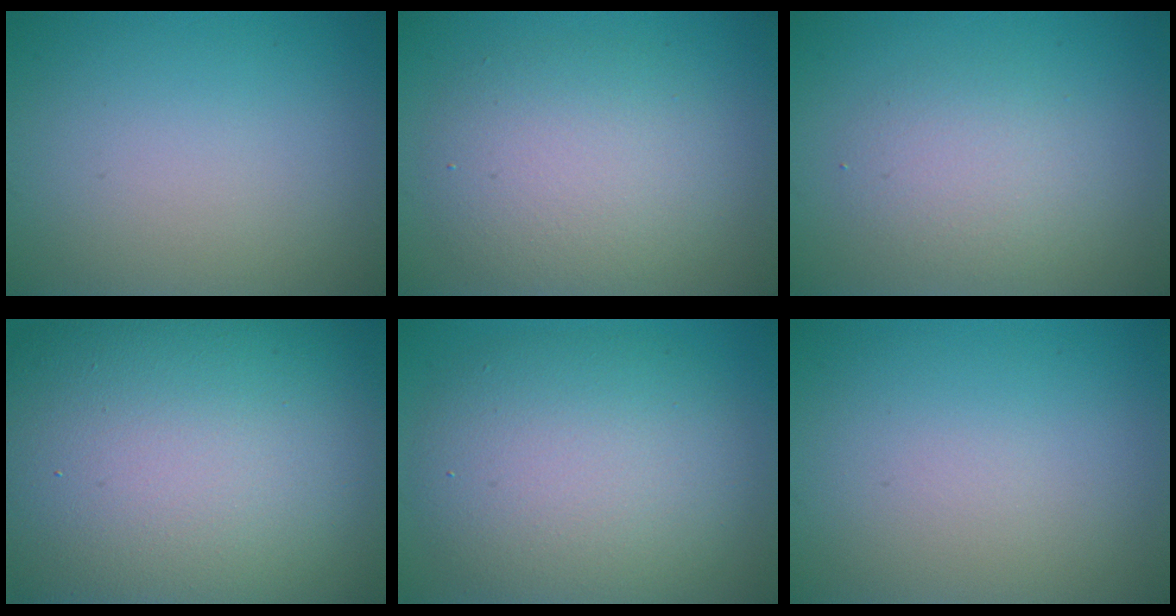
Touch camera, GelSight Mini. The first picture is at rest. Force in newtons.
{"total": 5.2, "press": 5.2, "slide": 0.4}
{"total": 2.7, "press": 2.7, "slide": 0.2}
{"total": 21.1, "press": 21.1, "slide": 1.0}
{"total": 8.5, "press": 8.5, "slide": 0.5}
{"total": 0.0}